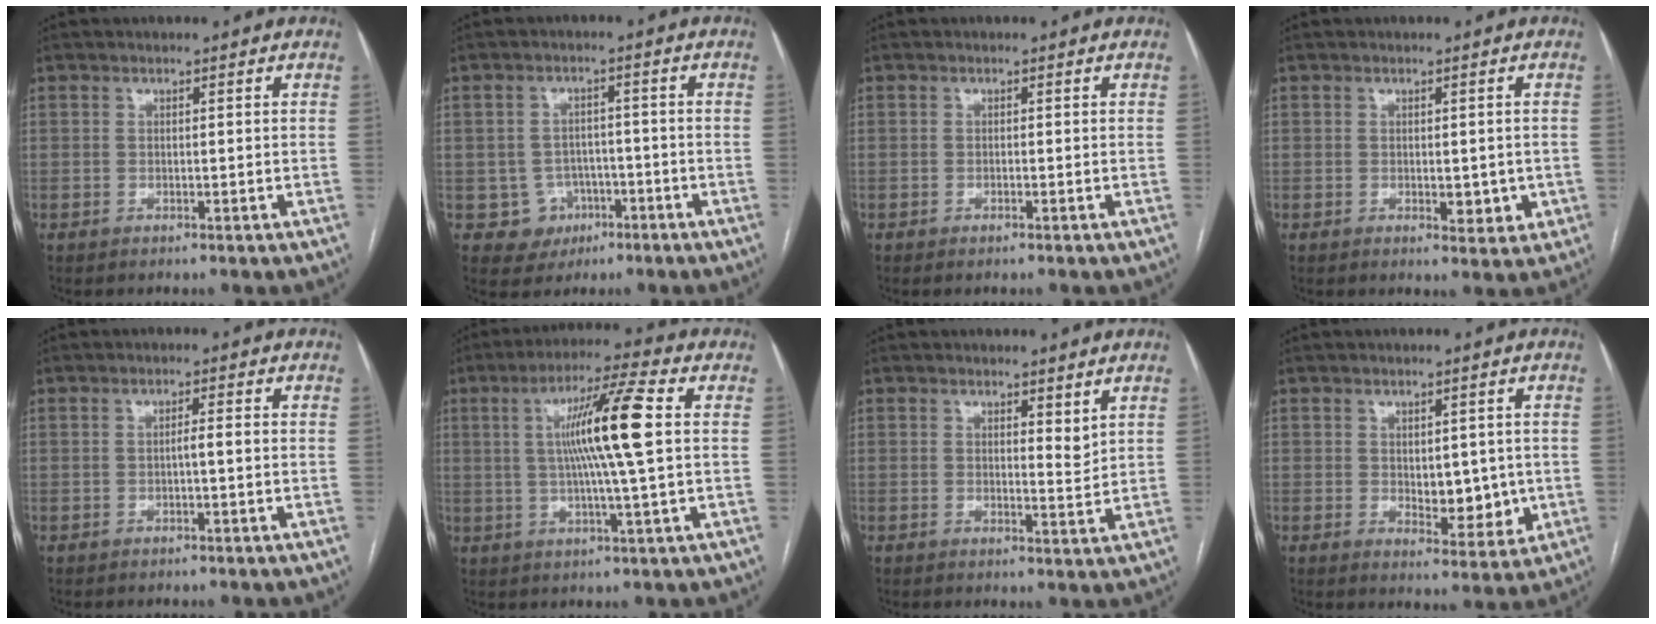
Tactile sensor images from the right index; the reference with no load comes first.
{"total": 5.1, "force": [-2.0, 4.7, 0.4], "torque": [0.000, 0.013, -0.021]}
{"total": 0.6, "force": [-0.5, 0.1, 0.5], "torque": [-0.009, -0.001, -0.006]}
{"total": 3.7, "force": [-0.6, 2.0, 3.1], "torque": [-0.033, -0.002, 0.001]}
{"total": 1.5, "force": [-0.4, 0.0, 1.5], "torque": [-0.024, 0.003, -0.005]}
{"total": 11.8, "force": [1.6, -0.7, 11.7], "torque": [-0.207, 0.007, 0.026]}
{"total": 2.4, "force": [1.6, 0.6, 1.6], "torque": [-0.028, -0.013, 0.028]}
{"total": 6.5, "force": [-0.2, 3.3, 5.6], "torque": [-0.070, -0.004, 0.010]}